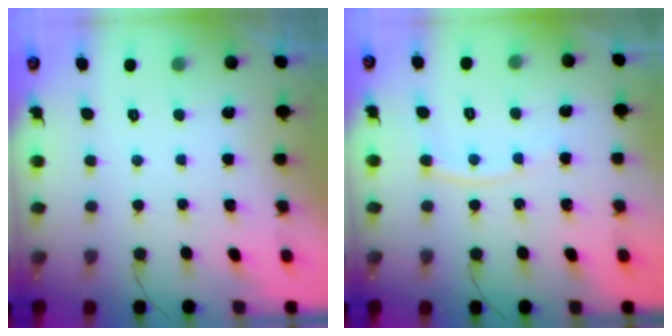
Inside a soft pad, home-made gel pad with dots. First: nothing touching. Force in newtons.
{"total": 5.9, "press": 5.9, "slide": 0.7}